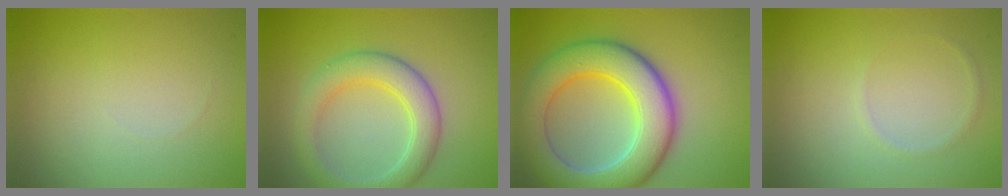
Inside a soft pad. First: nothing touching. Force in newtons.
{"total": 4.4, "press": 4.4, "slide": 0.2}
{"total": 8.9, "press": 8.9, "slide": 0.6}
{"total": 0.7, "press": 0.7, "slide": 0.0}